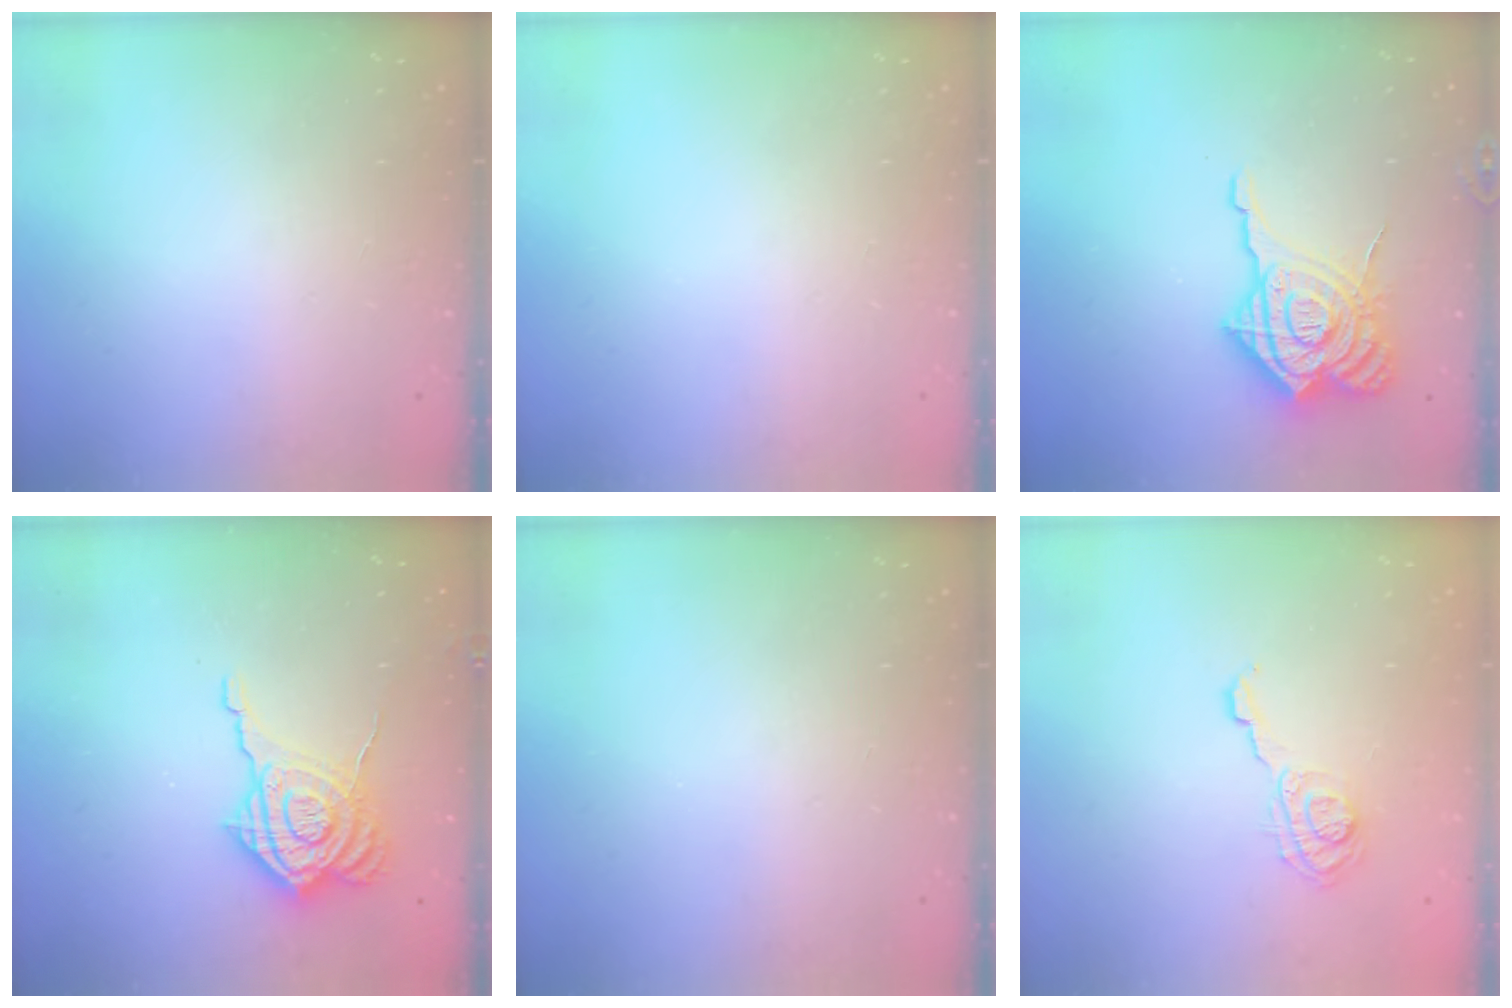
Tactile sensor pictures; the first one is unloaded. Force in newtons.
{"total": 0.0}
{"total": 20.1, "press": 20.0, "slide": 2.1}
{"total": 13.1, "press": 13.1, "slide": 0.9}
{"total": 0.0}
{"total": 9.2, "press": 9.2, "slide": 0.4}